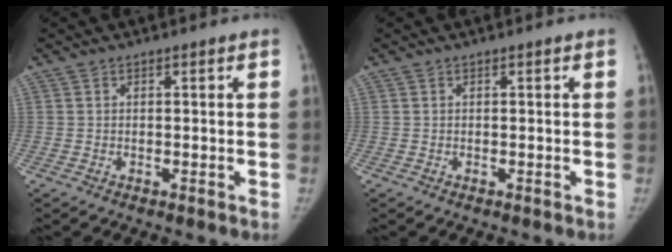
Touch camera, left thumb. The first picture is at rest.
{"total": 0.0}